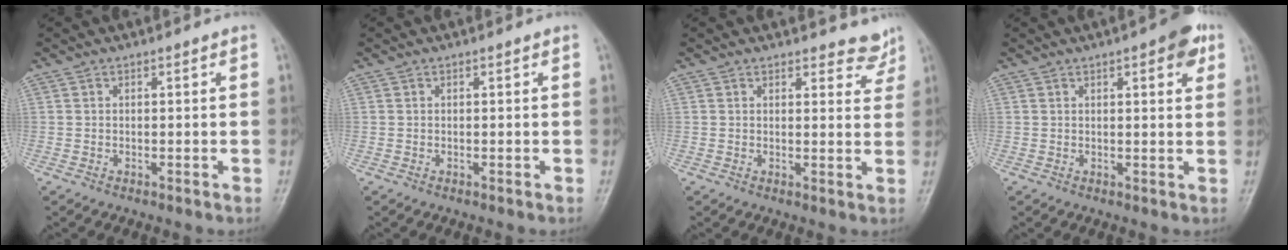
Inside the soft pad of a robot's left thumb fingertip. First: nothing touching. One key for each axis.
{"total": 0.0}
{"total": 4.8, "fx": 4.4, "fy": 1.8, "fz": 0.6, "tx": 0.021, "ty": -0.031, "tz": 0.039}
{"total": 5.7, "fx": 2.8, "fy": 1.7, "fz": 4.6, "tx": -0.047, "ty": -0.005, "tz": 0.028}